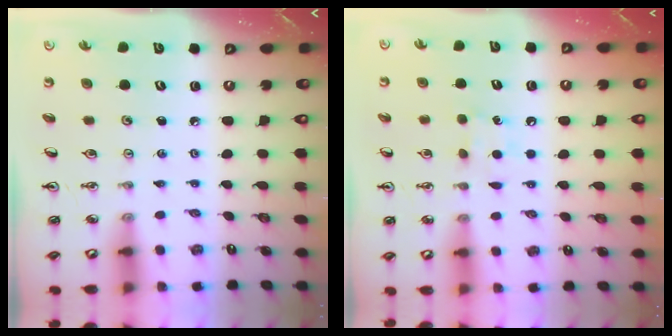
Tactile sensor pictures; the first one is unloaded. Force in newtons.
{"total": 5.9, "press": 5.9, "slide": 0.7}